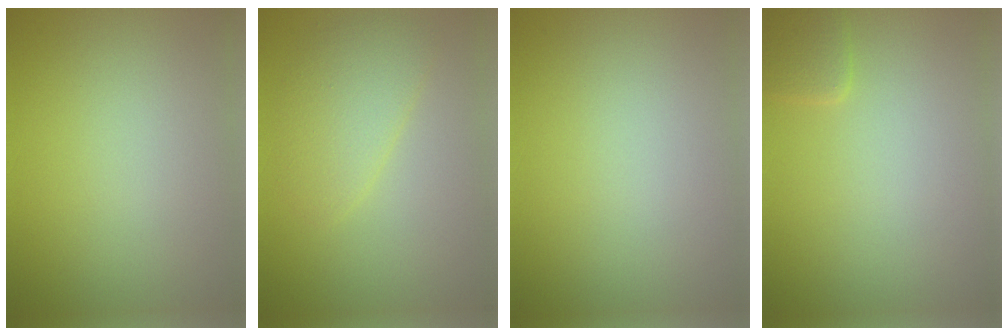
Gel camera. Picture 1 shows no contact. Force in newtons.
{"total": 3.1, "press": 3.1, "slide": 0.1}
{"total": 0.0}
{"total": 1.3, "press": 1.3, "slide": 0.1}